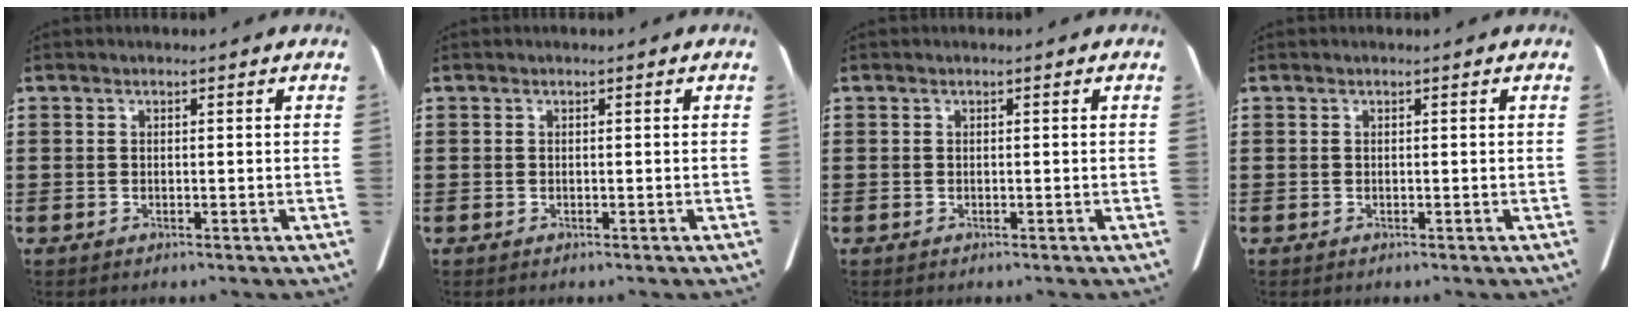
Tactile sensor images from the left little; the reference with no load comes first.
{"total": 0.0}
{"total": 0.0}
{"total": 0.0}